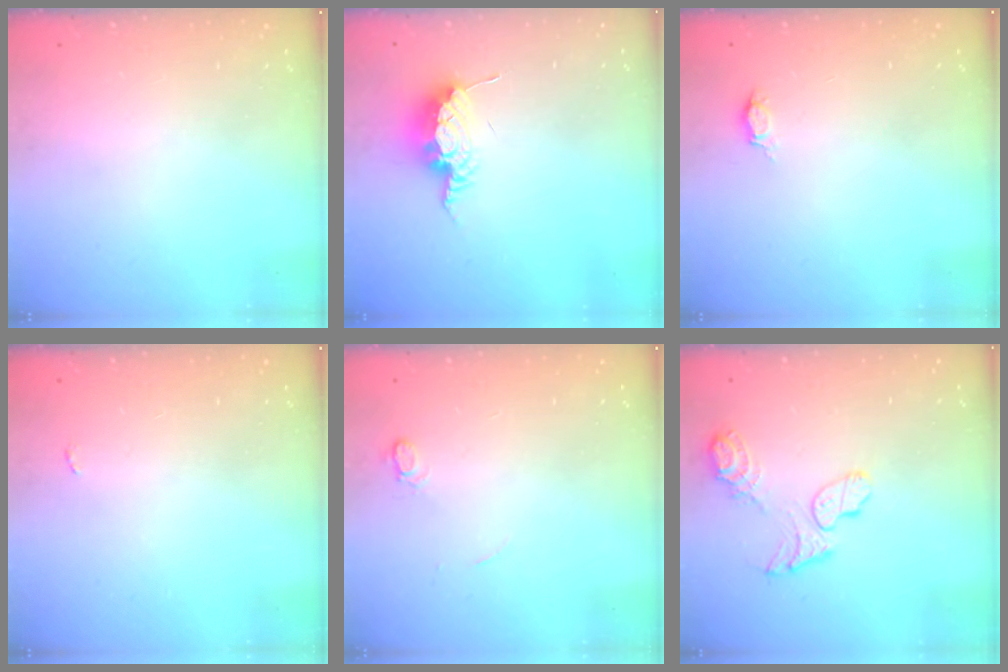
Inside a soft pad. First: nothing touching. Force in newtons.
{"total": 8.4, "press": 8.4, "slide": 0.4}
{"total": 4.2, "press": 4.1, "slide": 0.6}
{"total": 2.2, "press": 2.2, "slide": 0.3}
{"total": 4.6, "press": 4.5, "slide": 0.6}
{"total": 10.4, "press": 10.4, "slide": 0.9}